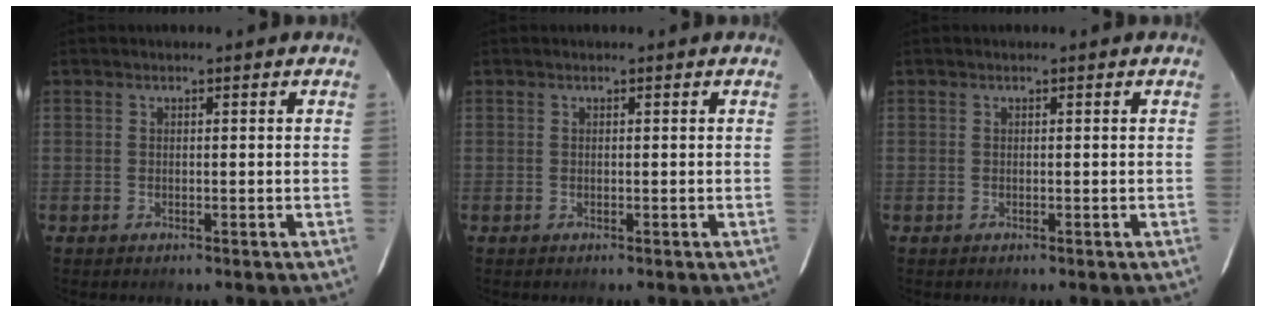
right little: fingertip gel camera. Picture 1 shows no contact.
{"total": 0.0}
{"total": 0.0}